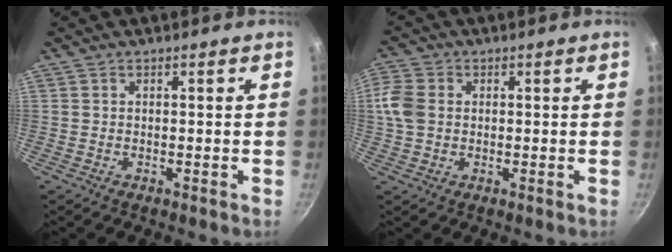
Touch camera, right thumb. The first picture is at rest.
{"total": 6.0, "force": [0.5, 4.7, 3.7], "torque": [-0.075, 0.006, 0.001]}